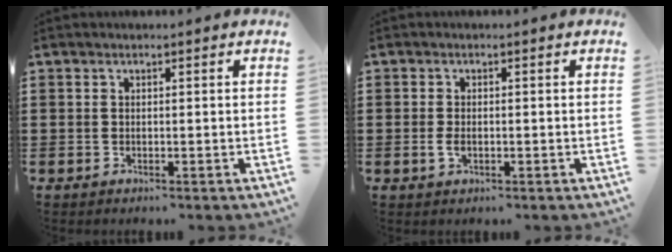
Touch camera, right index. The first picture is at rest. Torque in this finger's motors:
{"motor_torque": [2.14, 0.00, 0.16, 0.04]}